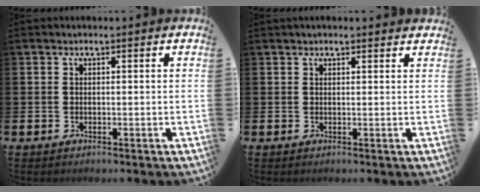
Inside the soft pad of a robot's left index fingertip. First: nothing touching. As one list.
[{"total": 1.4, "force": [1.4, 0.1, 0.3], "torque": [-0.007, 0.002, 0.025]}]